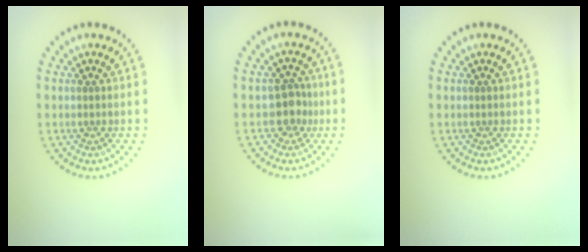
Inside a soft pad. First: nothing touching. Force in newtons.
{"total": 2.2, "press": 1.9, "slide": 1.1}
{"total": 0.0}